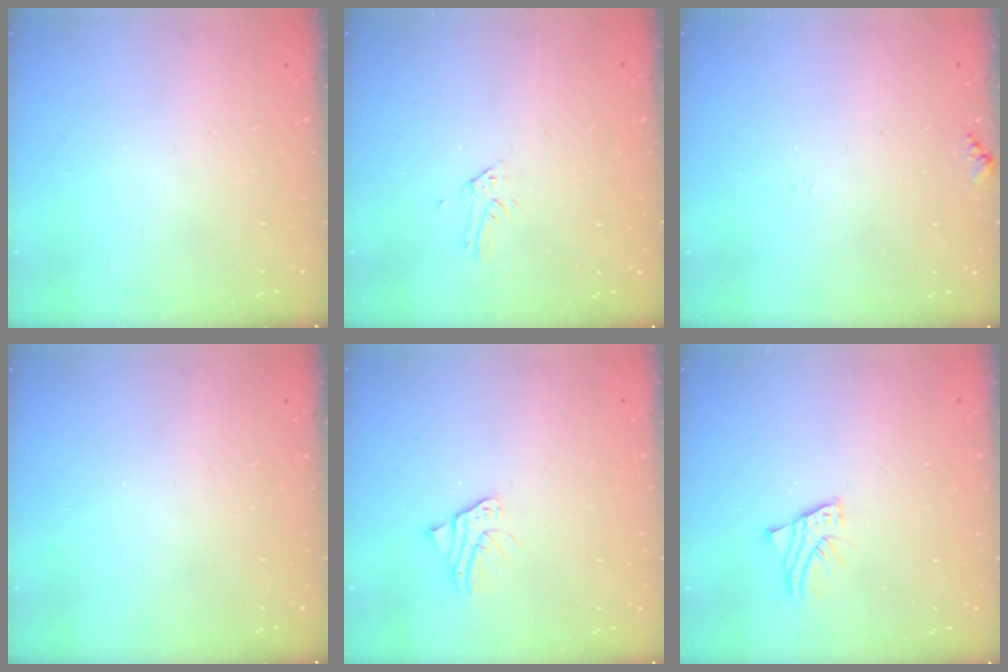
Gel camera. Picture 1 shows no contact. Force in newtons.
{"total": 2.1, "press": 2.1, "slide": 0.2}
{"total": 5.4, "press": 5.3, "slide": 0.6}
{"total": 0.0}
{"total": 2.7, "press": 2.6, "slide": 0.3}
{"total": 1.9, "press": 1.9, "slide": 0.1}